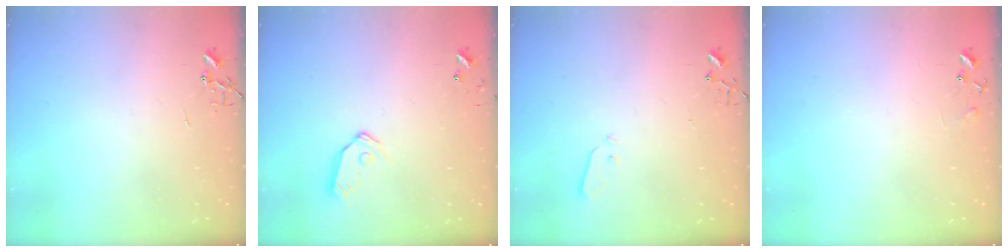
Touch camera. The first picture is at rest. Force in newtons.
{"total": 8.1, "press": 8.1, "slide": 0.7}
{"total": 3.0, "press": 3.0, "slide": 0.3}
{"total": 6.4, "press": 6.4, "slide": 0.4}